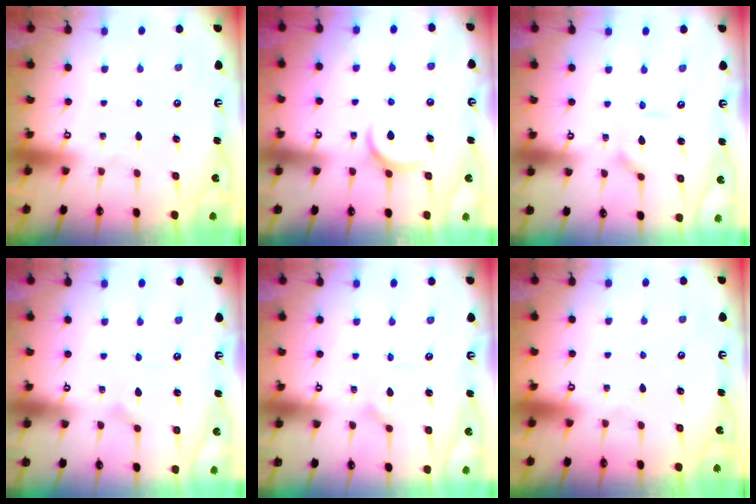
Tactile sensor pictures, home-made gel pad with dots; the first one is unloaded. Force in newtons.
{"total": 6.9, "press": 6.9, "slide": 0.8}
{"total": 3.2, "press": 3.2, "slide": 0.7}
{"total": 2.6, "press": 2.6, "slide": 0.1}
{"total": 2.4, "press": 2.4, "slide": 0.2}
{"total": 0.0}